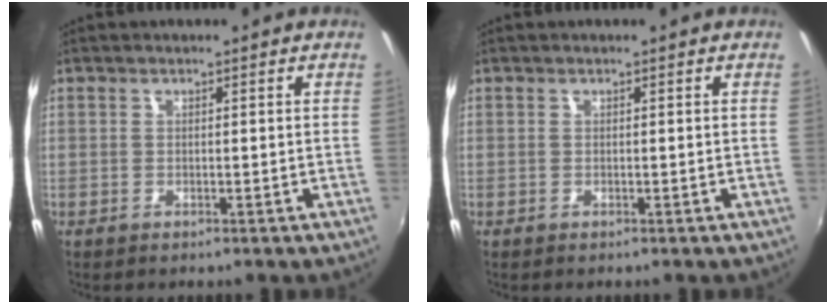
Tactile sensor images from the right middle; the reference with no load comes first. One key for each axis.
{"total": 0.0}